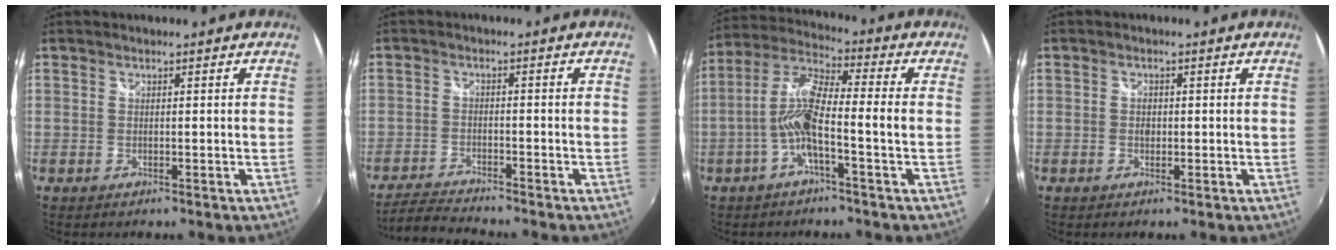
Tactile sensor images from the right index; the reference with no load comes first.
{"total": 6.1, "force": [-5.9, -0.2, 1.8], "torque": [-0.056, -0.010, -0.111]}
{"total": 9.2, "force": [-2.3, 0.7, 8.9], "torque": [-0.186, 0.014, -0.044]}
{"total": 1.0, "force": [0.0, 0.8, 0.5], "torque": [-0.010, 0.006, 0.002]}